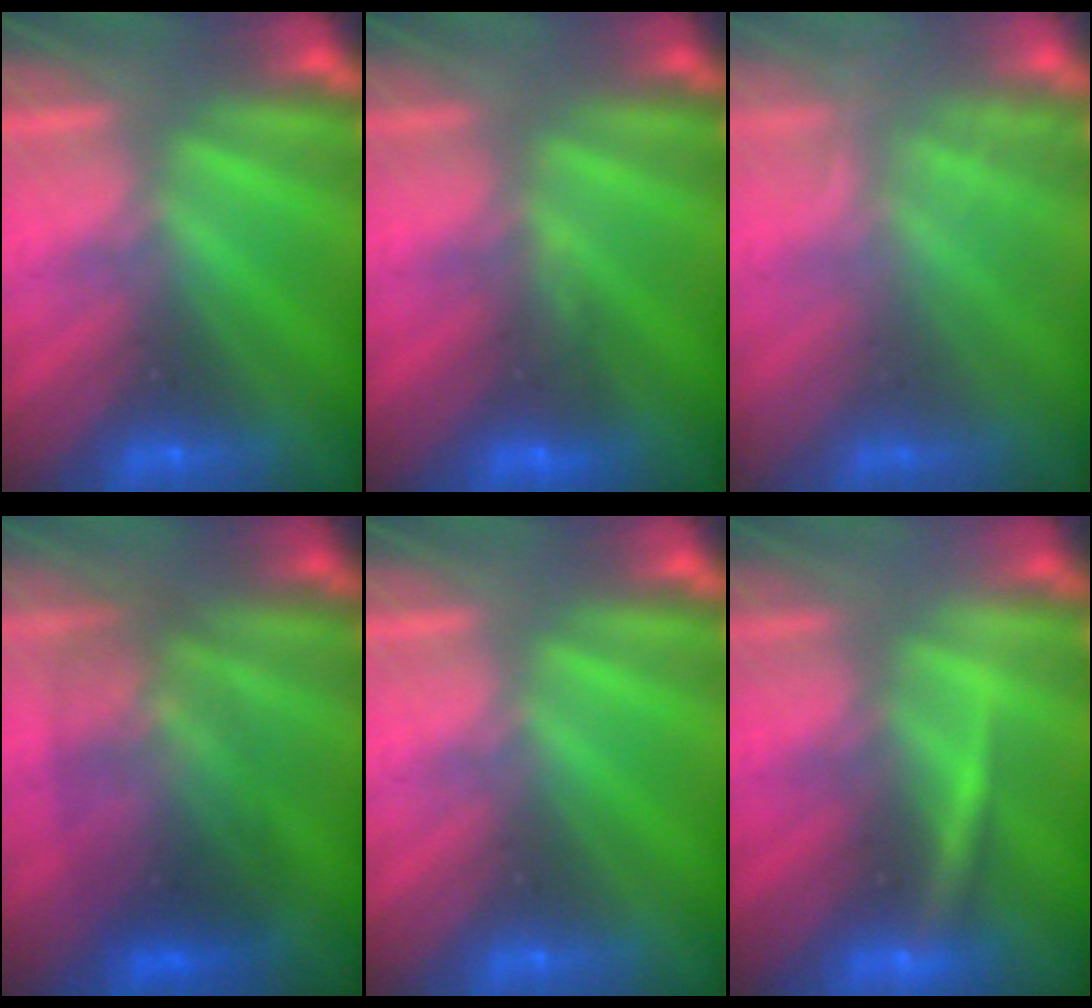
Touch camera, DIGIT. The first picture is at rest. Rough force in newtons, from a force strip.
{"total": 3.6}
{"total": 2.3}
{"total": 2.9}
{"total": 0.0}
{"total": 2.9}